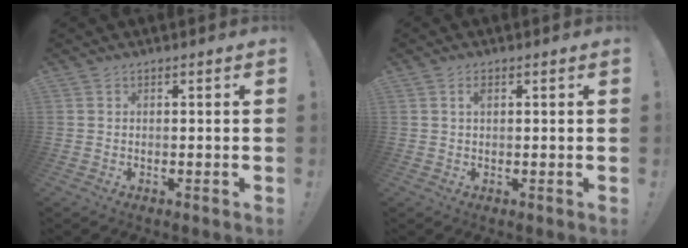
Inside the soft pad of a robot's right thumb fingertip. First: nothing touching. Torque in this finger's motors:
{"motor_torque": [0.04, 0.10, -0.19, -0.02, 0.13]}